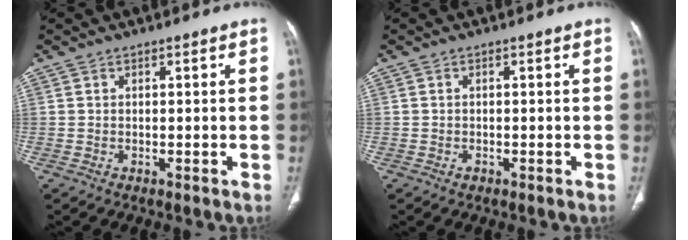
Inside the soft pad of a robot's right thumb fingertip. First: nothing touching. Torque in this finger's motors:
{"motor_torque": [-0.17, 0.25, -0.18, 0.12, 0.03]}